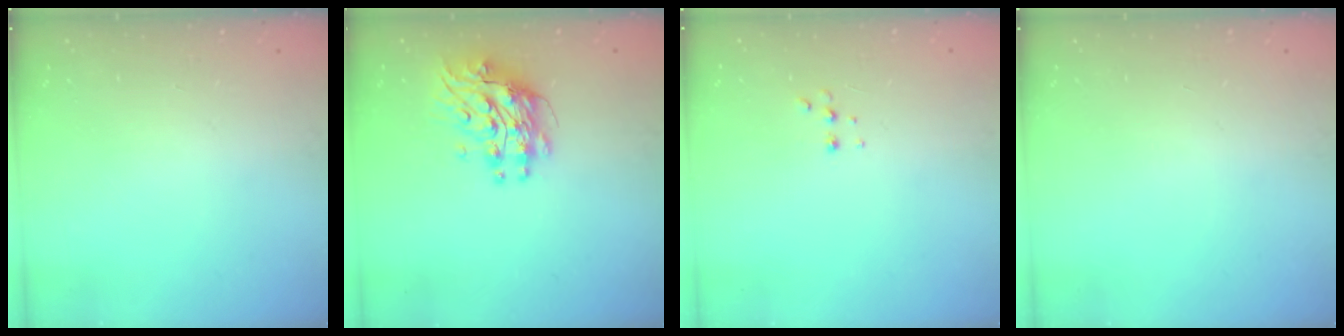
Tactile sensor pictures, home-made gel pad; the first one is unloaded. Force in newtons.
{"total": 9.8, "press": 9.7, "slide": 0.8}
{"total": 3.4, "press": 3.3, "slide": 0.8}
{"total": 0.0}